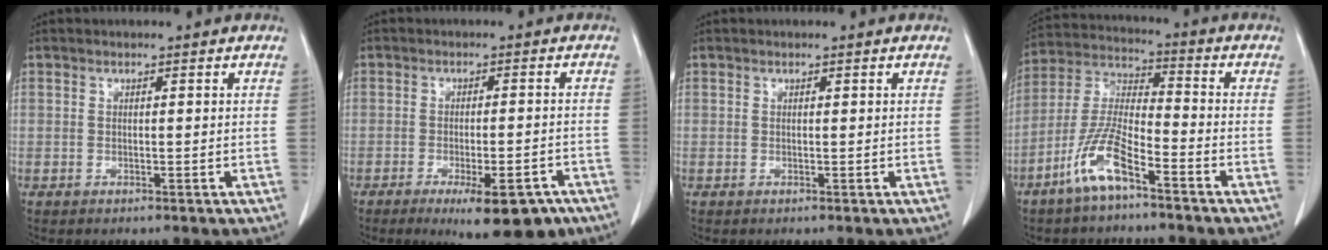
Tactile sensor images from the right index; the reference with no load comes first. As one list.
[{"total": 10.2, "force": [-6.8, 2.7, 7.1], "torque": [-0.081, -0.006, -0.093]}, {"total": 0.0}, {"total": 10.0, "force": [-6.0, 1.9, 7.7], "torque": [-0.168, -0.005, -0.121]}]